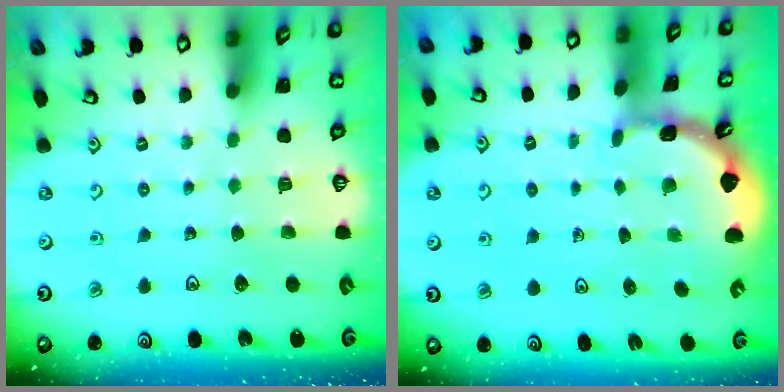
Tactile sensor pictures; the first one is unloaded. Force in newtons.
{"total": 1.8, "press": 1.8, "slide": 0.1}